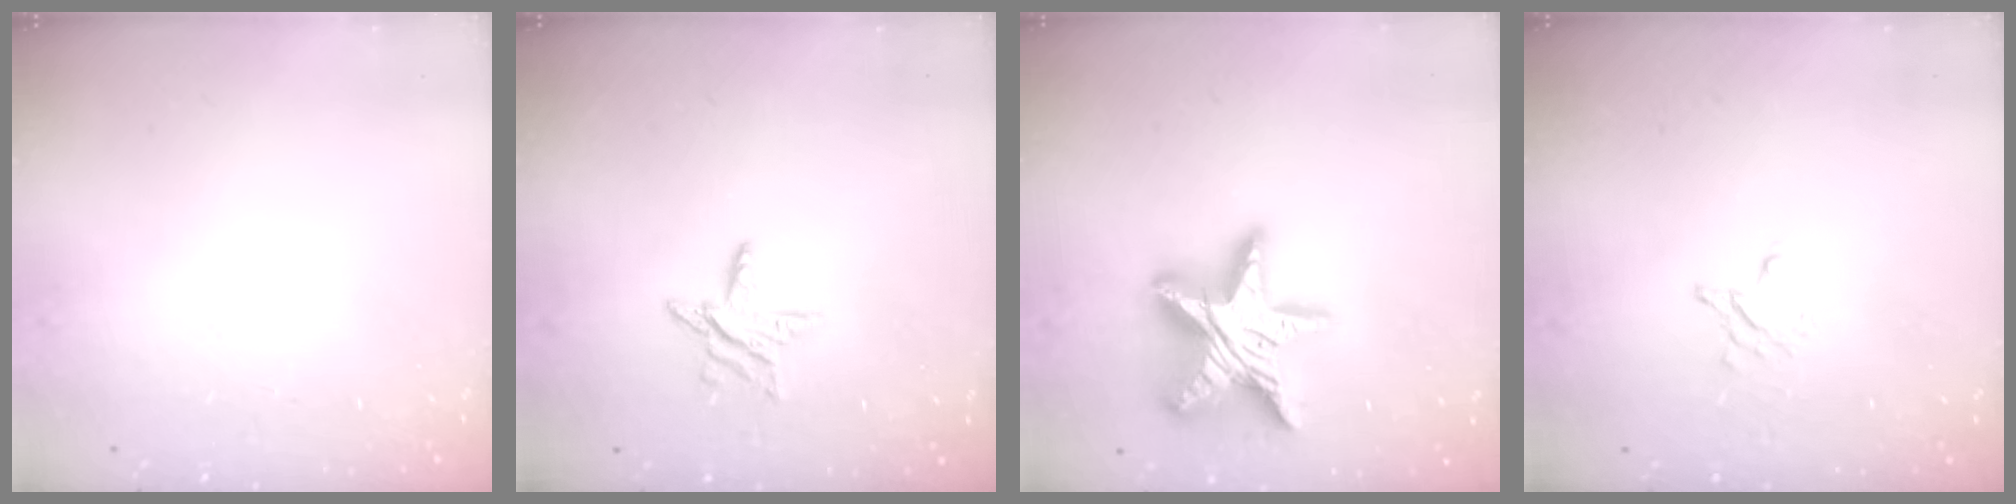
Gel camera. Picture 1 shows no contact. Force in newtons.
{"total": 6.5, "press": 6.5, "slide": 0.5}
{"total": 21.2, "press": 21.1, "slide": 1.9}
{"total": 2.5, "press": 2.5, "slide": 0.3}